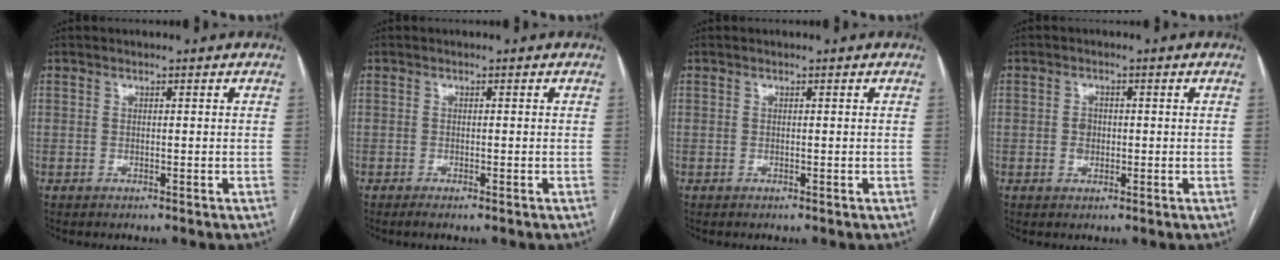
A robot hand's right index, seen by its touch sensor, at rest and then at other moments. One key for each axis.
{"total": 1.2, "fx": -0.9, "fy": 0.0, "fz": 0.9, "tx": -0.016, "ty": -0.003, "tz": -0.014}
{"total": 0.0}
{"total": 2.1, "fx": -0.2, "fy": 1.8, "fz": 1.2, "tx": -0.018, "ty": 0.004, "tz": -0.001}